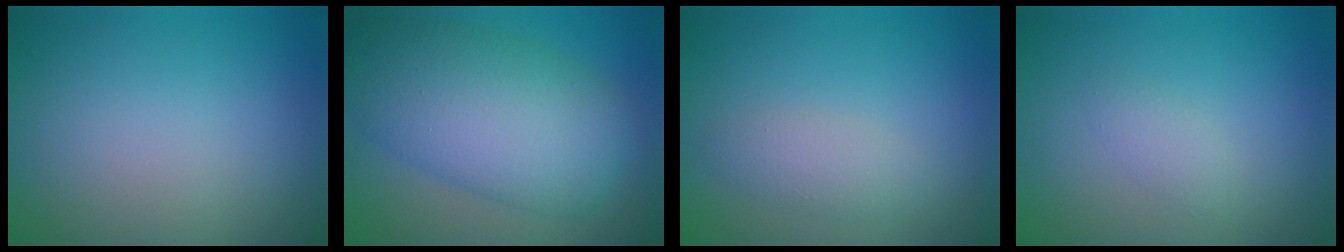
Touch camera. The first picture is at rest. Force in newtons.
{"total": 9.5, "press": 9.5, "slide": 0.1}
{"total": 1.8, "press": 1.8, "slide": 0.0}
{"total": 1.1, "press": 1.1, "slide": 0.1}